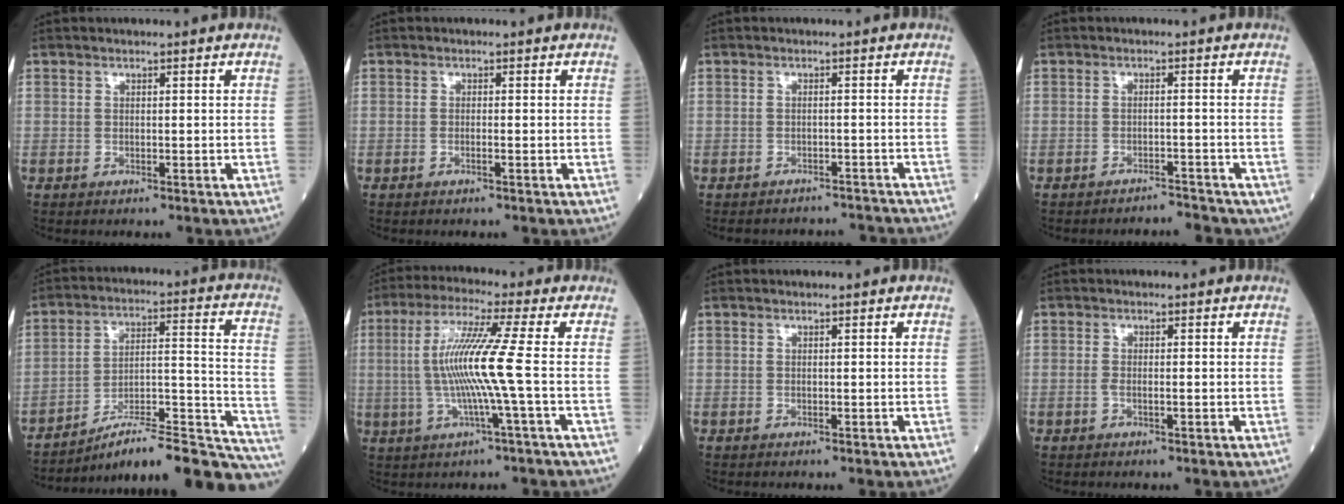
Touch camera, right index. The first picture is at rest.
{"total": 0.6, "force": [-0.3, -0.1, 0.5], "torque": [-0.011, 0.001, -0.006]}
{"total": 6.9, "force": [-6.7, 1.8, -0.1], "torque": [0.003, 0.017, -0.074]}
{"total": 3.3, "force": [-3.2, 0.8, -0.2], "torque": [0.009, 0.001, -0.042]}
{"total": 24.4, "force": [-22.0, 2.2, 10.3], "torque": [-0.073, 0.029, -0.316]}
{"total": 10.1, "force": [-0.6, -1.5, 10.0], "torque": [-0.205, 0.001, -0.012]}
{"total": 0.0}
{"total": 1.1, "force": [-0.3, 0.3, 1.0], "torque": [-0.021, 0.001, -0.005]}